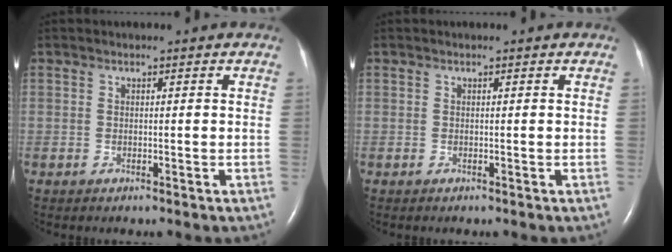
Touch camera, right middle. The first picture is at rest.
{"total": 0.0}